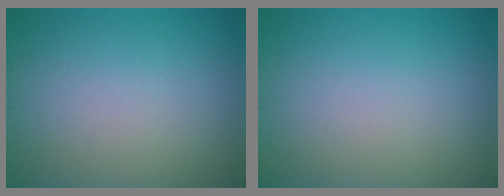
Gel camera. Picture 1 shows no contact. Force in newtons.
{"total": 0.0}